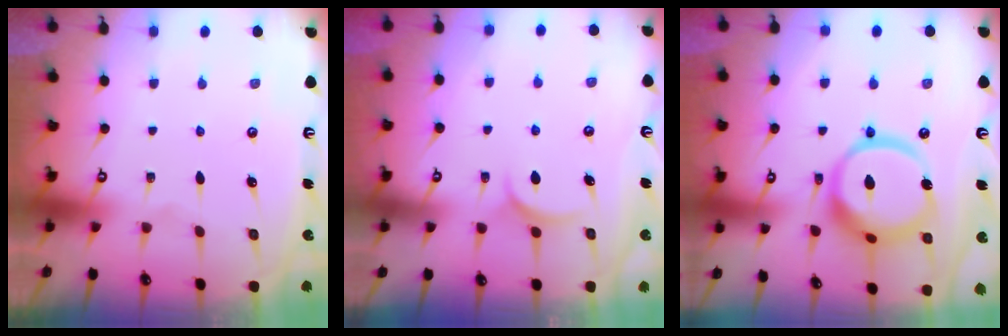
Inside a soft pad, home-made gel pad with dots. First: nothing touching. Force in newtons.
{"total": 4.8, "press": 4.8, "slide": 0.1}
{"total": 18.1, "press": 18.0, "slide": 1.9}